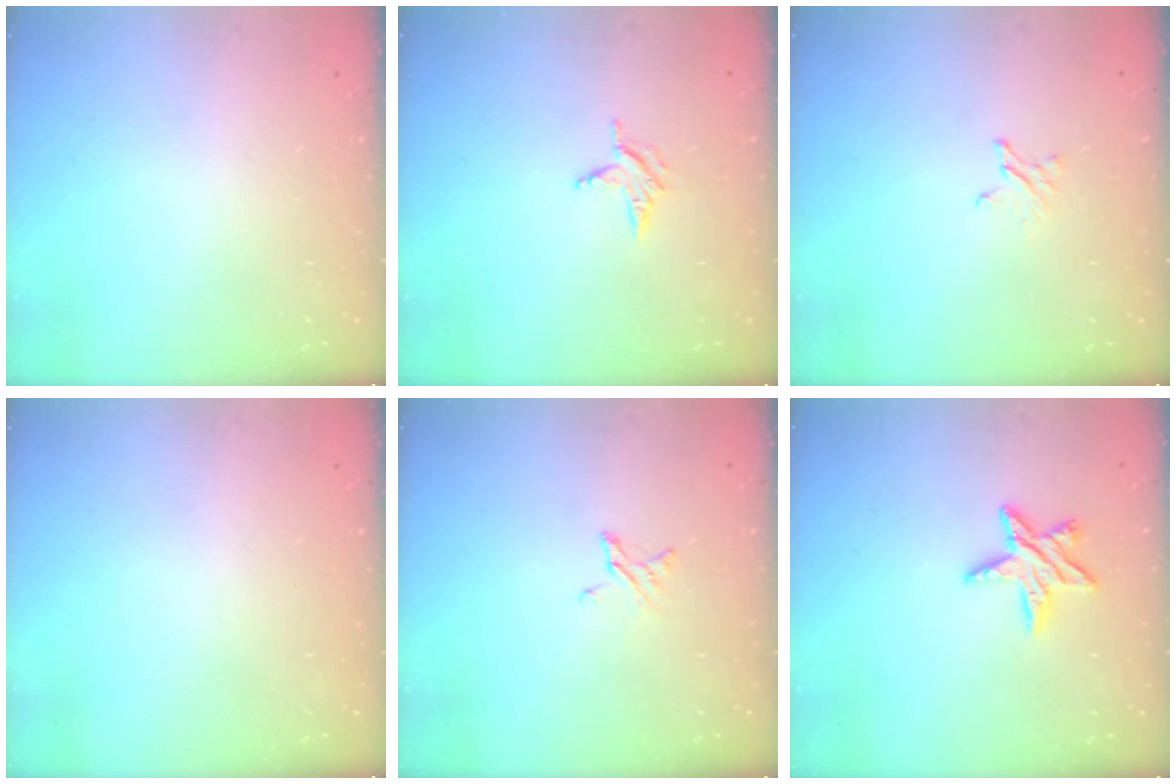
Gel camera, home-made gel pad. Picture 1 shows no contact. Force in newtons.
{"total": 3.9, "press": 3.9, "slide": 0.4}
{"total": 1.9, "press": 1.9, "slide": 0.3}
{"total": 0.0}
{"total": 3.0, "press": 3.0, "slide": 0.3}
{"total": 8.1, "press": 8.1, "slide": 0.8}